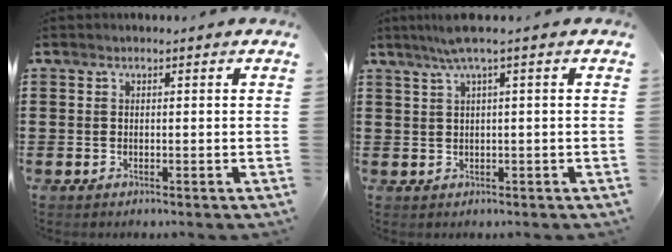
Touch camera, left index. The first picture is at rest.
{"total": 3.0, "force": [1.1, -0.3, 2.8], "torque": [-0.053, -0.002, 0.019]}